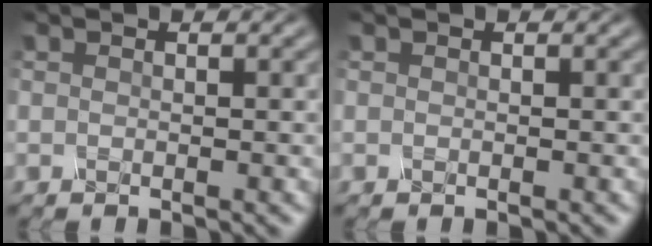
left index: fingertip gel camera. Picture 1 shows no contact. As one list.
[{"total": 0.0}]